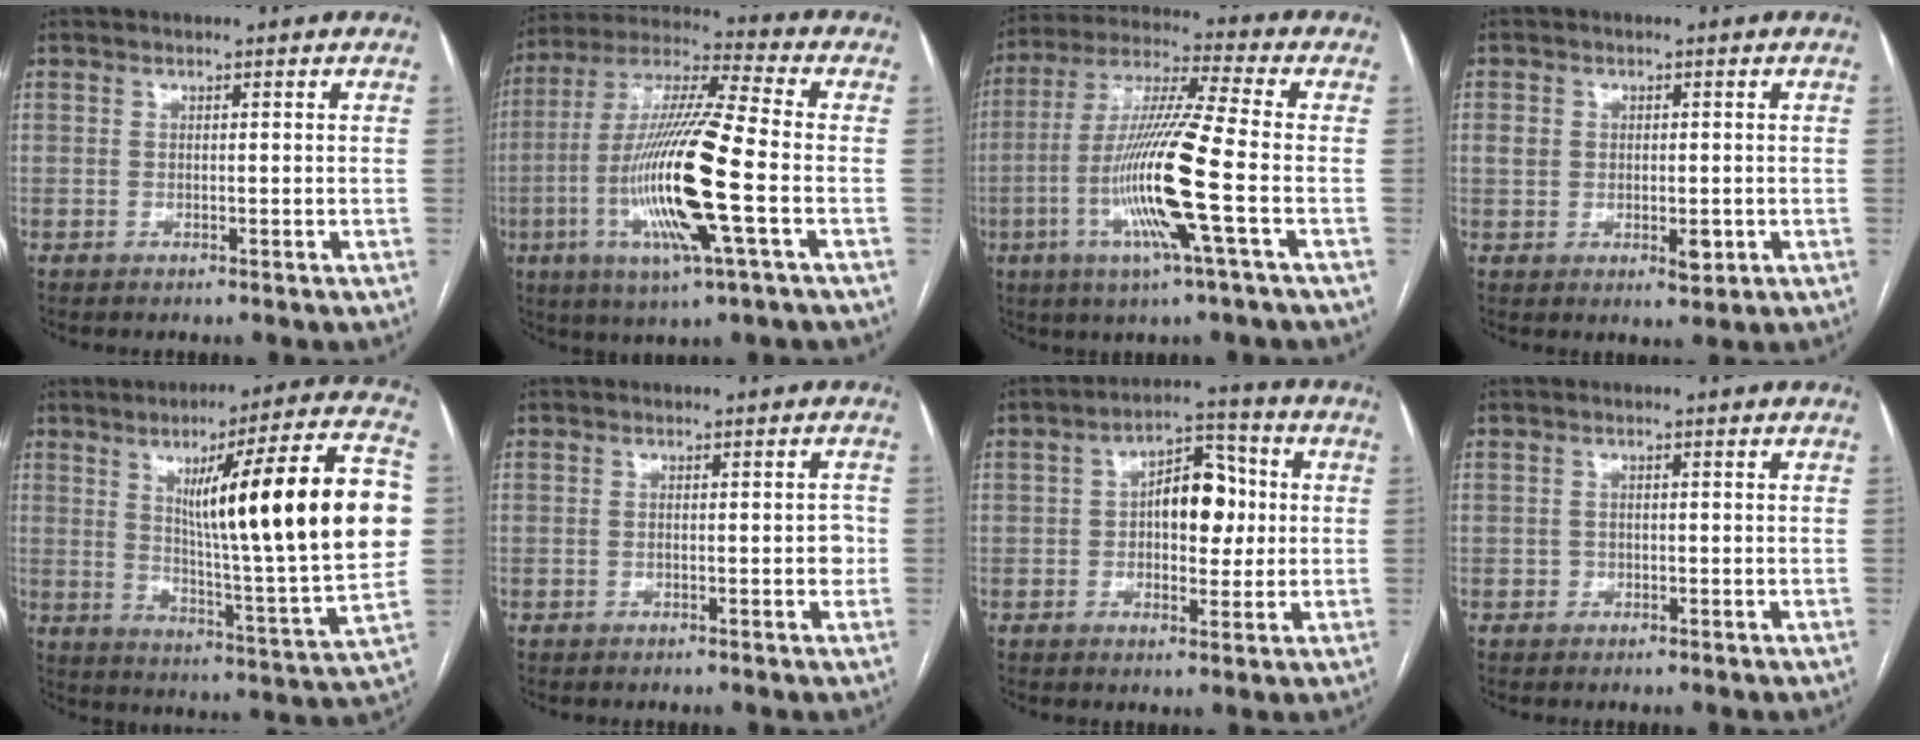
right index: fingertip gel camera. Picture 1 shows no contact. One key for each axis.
{"total": 18.2, "fx": -4.2, "fy": 0.9, "fz": 17.7, "tx": -0.360, "ty": -0.011, "tz": -0.081}
{"total": 15.3, "fx": -4.0, "fy": -0.8, "fz": 14.7, "tx": -0.296, "ty": -0.010, "tz": -0.083}
{"total": 4.3, "fx": -0.3, "fy": 3.0, "fz": 3.1, "tx": -0.047, "ty": 0.006, "tz": 0.006}
{"total": 25.7, "fx": 4.6, "fy": 1.0, "fz": 25.3, "tx": -0.332, "ty": 0.008, "tz": 0.060}
{"total": 2.2, "fx": -0.4, "fy": 0.7, "fz": 2.0, "tx": -0.019, "ty": 0.006, "tz": -0.004}
{"total": 8.9, "fx": 0.6, "fy": 4.6, "fz": 7.7, "tx": -0.116, "ty": 0.028, "tz": 0.011}
{"total": 0.9, "fx": -0.4, "fy": 0.8, "fz": 0.0, "tx": -0.001, "ty": 0.004, "tz": -0.009}